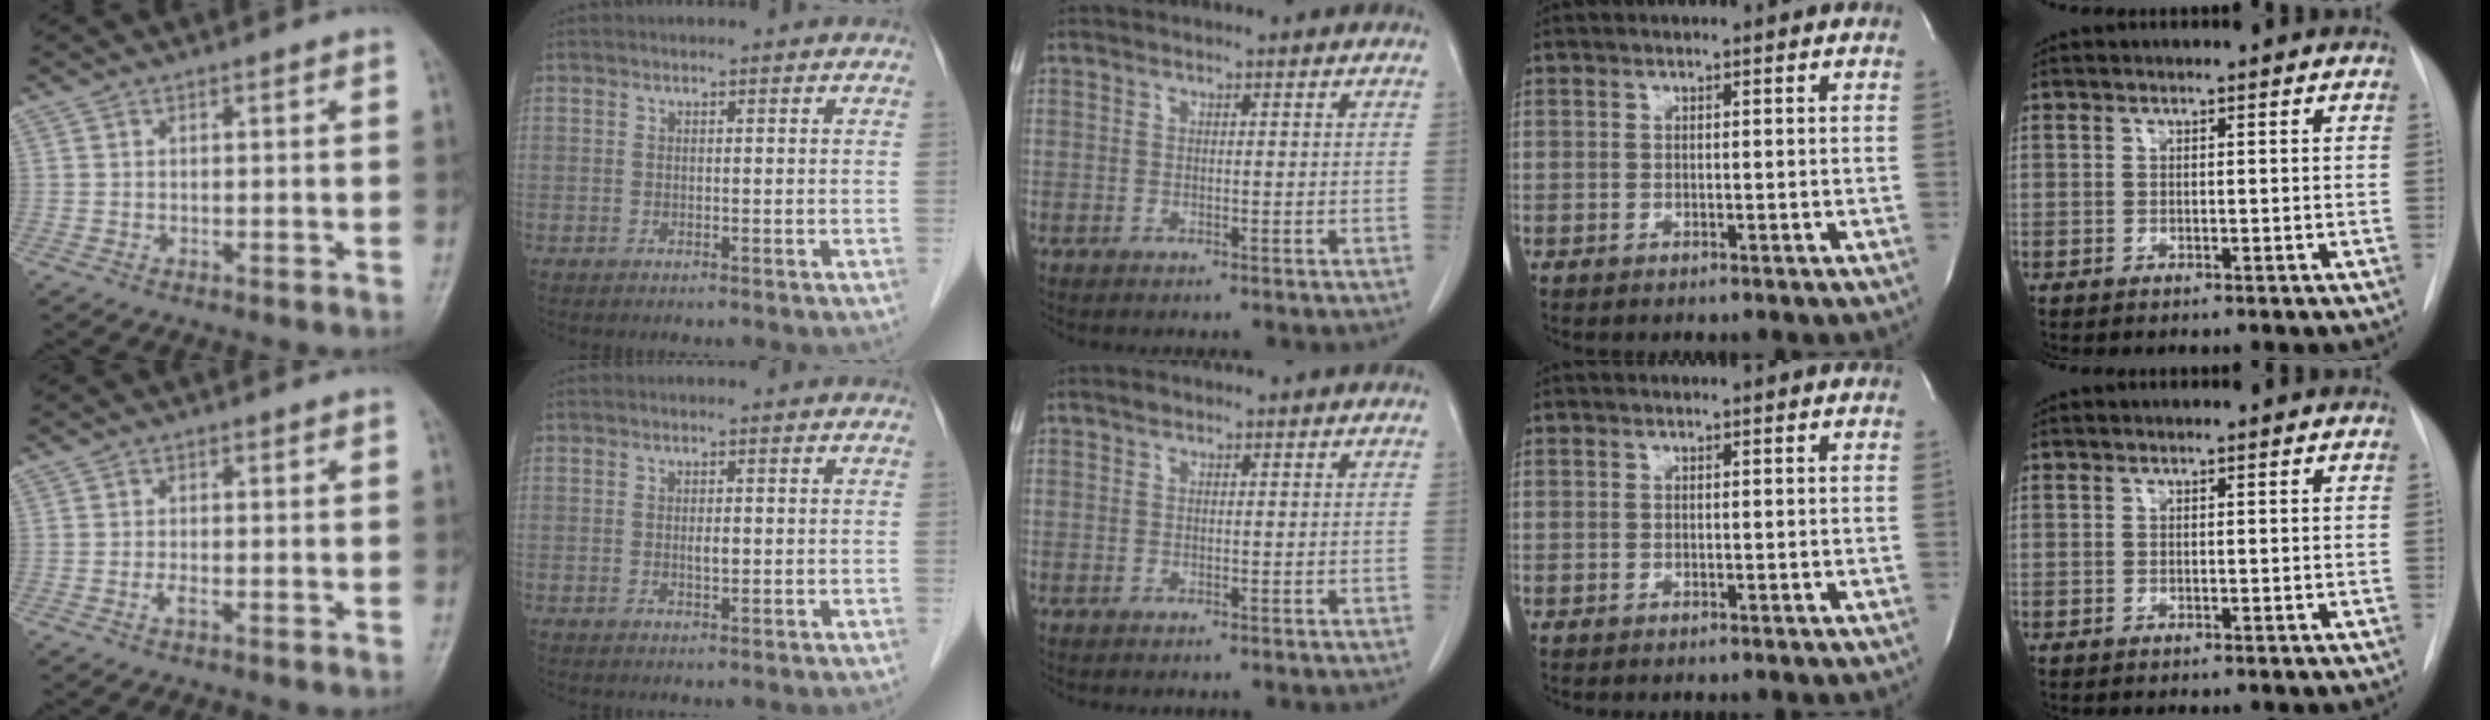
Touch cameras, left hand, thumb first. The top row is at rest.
{"thumb": {"total": 1.5, "force": [-0.7, 0.7, 1.2], "torque": [-0.021, -0.001, -0.016]}, "index": {"total": 1.1, "force": [-0.3, 0.4, 1.0], "torque": [-0.018, -0.006, -0.004]}, "middle": {"total": 0.6, "force": [0.4, 0.3, 0.2], "torque": [-0.005, 0.002, 0.006]}}